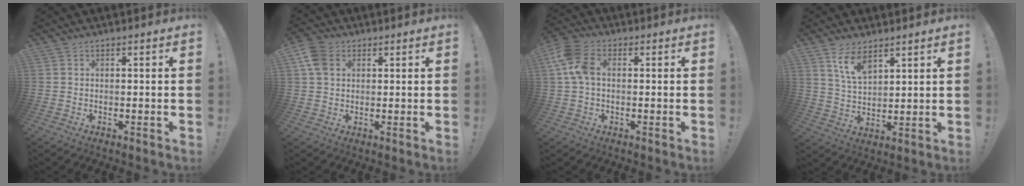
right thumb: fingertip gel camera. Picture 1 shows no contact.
{"total": 7.1, "force": [2.6, 5.2, 4.0], "torque": [-0.071, 0.002, 0.052]}
{"total": 8.8, "force": [1.3, 5.8, 6.5], "torque": [-0.130, 0.012, 0.028]}
{"total": 8.3, "force": [5.7, 3.8, 4.6], "torque": [-0.091, -0.025, 0.109]}